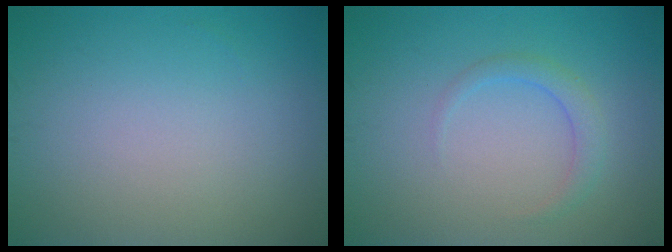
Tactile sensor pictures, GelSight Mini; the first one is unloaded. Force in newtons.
{"total": 1.7, "press": 1.7, "slide": 0.1}